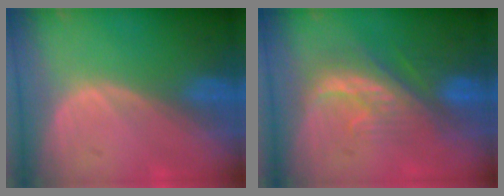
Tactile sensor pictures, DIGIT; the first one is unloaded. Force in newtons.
{"total": 8.2, "press": 7.4, "slide": 3.4}